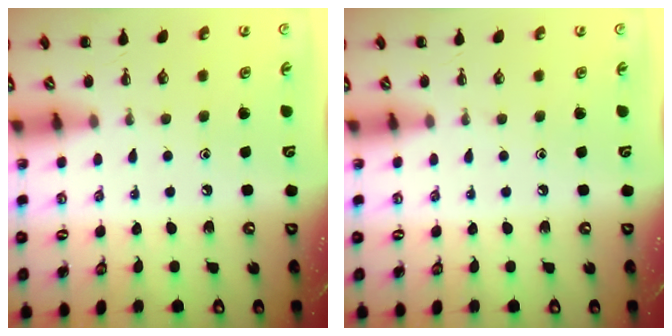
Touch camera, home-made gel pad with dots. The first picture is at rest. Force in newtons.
{"total": 0.0}